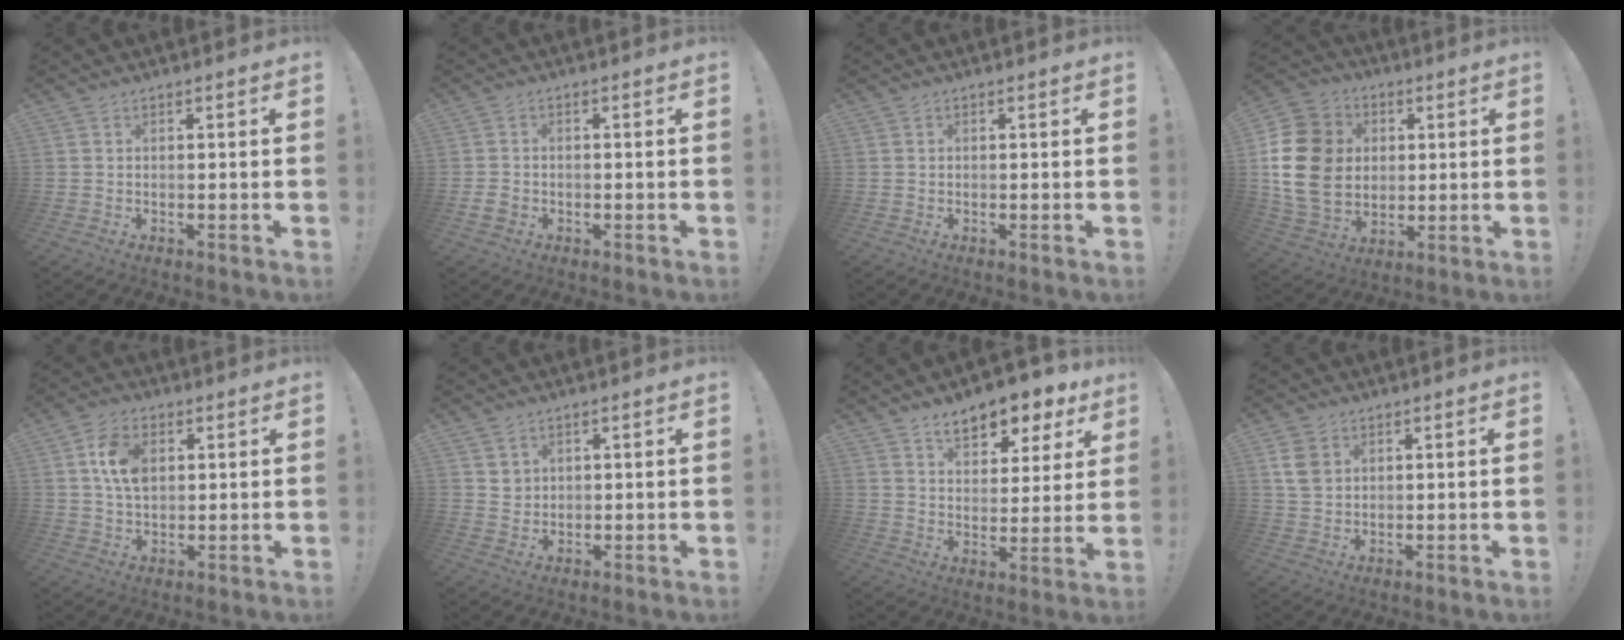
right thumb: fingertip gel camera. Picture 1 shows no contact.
{"total": 3.3, "force": [-1.0, 2.4, 1.9], "torque": [-0.027, 0.002, -0.018]}
{"total": 0.0}
{"total": 20.0, "force": [1.8, 16.4, 11.3], "torque": [-0.202, 0.006, 0.050]}
{"total": 9.6, "force": [2.7, 6.5, 6.6], "torque": [-0.102, 0.002, 0.051]}
{"total": 3.3, "force": [2.0, 2.6, 0.6], "torque": [-0.004, -0.011, 0.037]}
{"total": 10.7, "force": [7.4, 5.5, 5.5], "torque": [-0.073, -0.049, 0.129]}
{"total": 6.8, "force": [2.4, 5.1, 3.7], "torque": [-0.075, 0.002, 0.048]}